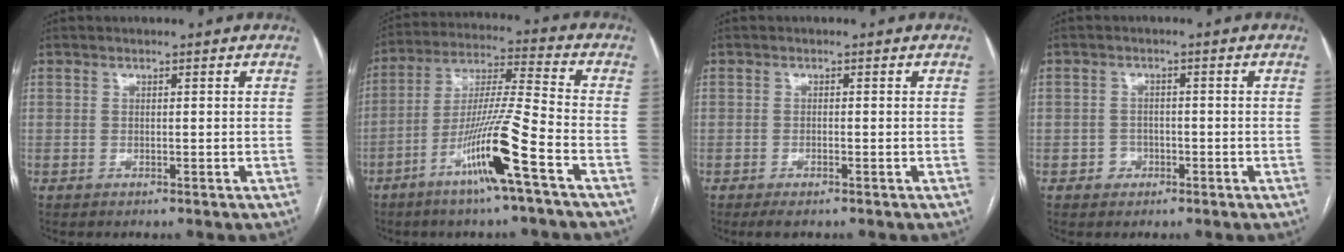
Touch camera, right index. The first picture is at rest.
{"total": 13.4, "force": [-6.7, -1.1, 11.6], "torque": [-0.223, -0.010, -0.126]}
{"total": 2.0, "force": [-1.4, 0.2, 1.4], "torque": [-0.027, -0.007, -0.026]}
{"total": 2.2, "force": [-1.0, 1.9, 0.2], "torque": [0.006, 0.008, -0.021]}